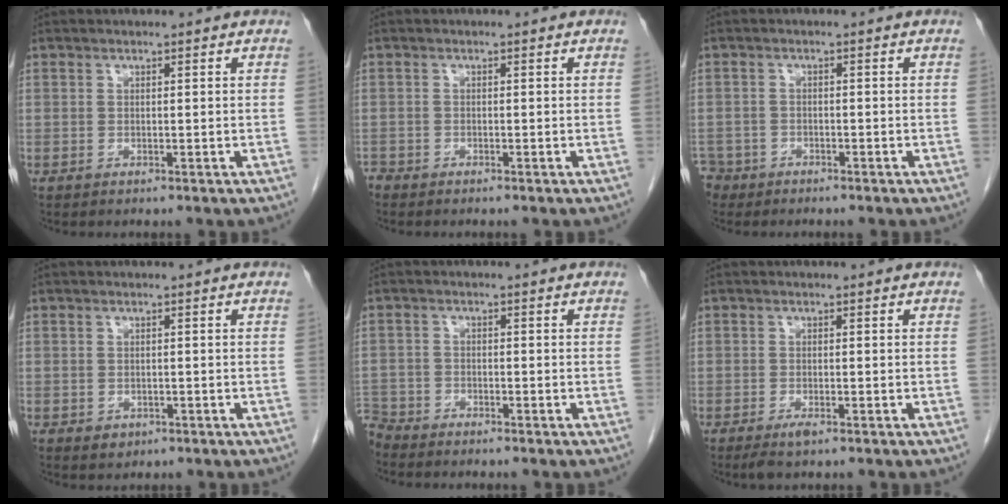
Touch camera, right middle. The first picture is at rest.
{"total": 1.0, "force": [-1.0, 0.3, 0.0], "torque": [-0.001, -0.001, -0.020]}
{"total": 3.7, "force": [-2.9, 2.2, -0.4], "torque": [0.006, 0.004, -0.057]}
{"total": 1.5, "force": [-0.7, 1.2, 0.6], "torque": [-0.013, 0.002, 0.000]}
{"total": 4.1, "force": [-4.0, 1.0, -0.1], "torque": [0.005, -0.009, -0.078]}
{"total": 1.7, "force": [-1.1, 0.4, 1.3], "torque": [-0.027, -0.004, -0.018]}